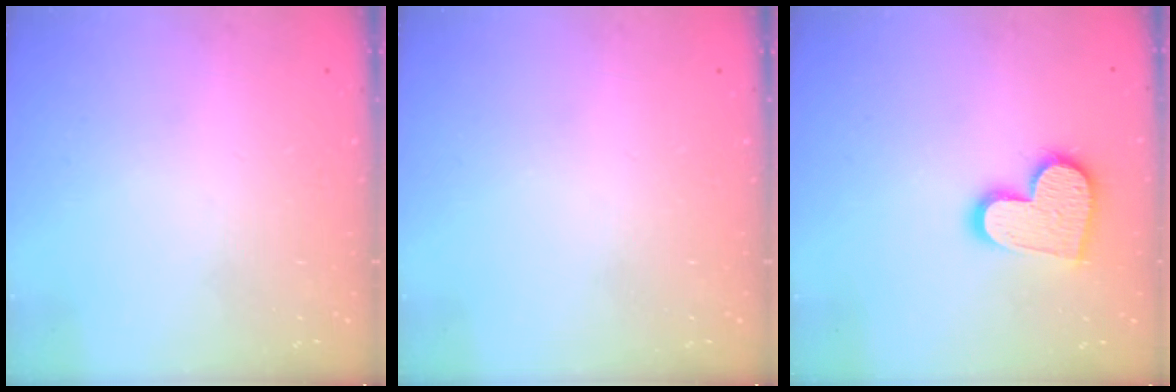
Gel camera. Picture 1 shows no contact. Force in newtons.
{"total": 0.0}
{"total": 13.8, "press": 13.8, "slide": 1.1}